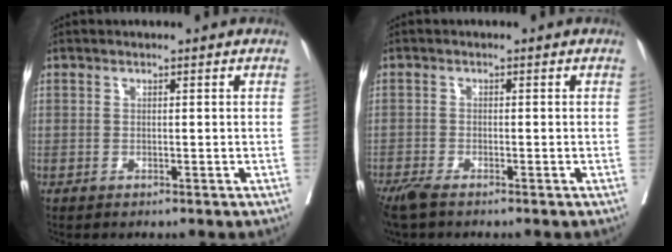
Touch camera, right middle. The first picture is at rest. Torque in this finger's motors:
{"motor_torque": [0.80, -0.74, 0.09, 0.04]}